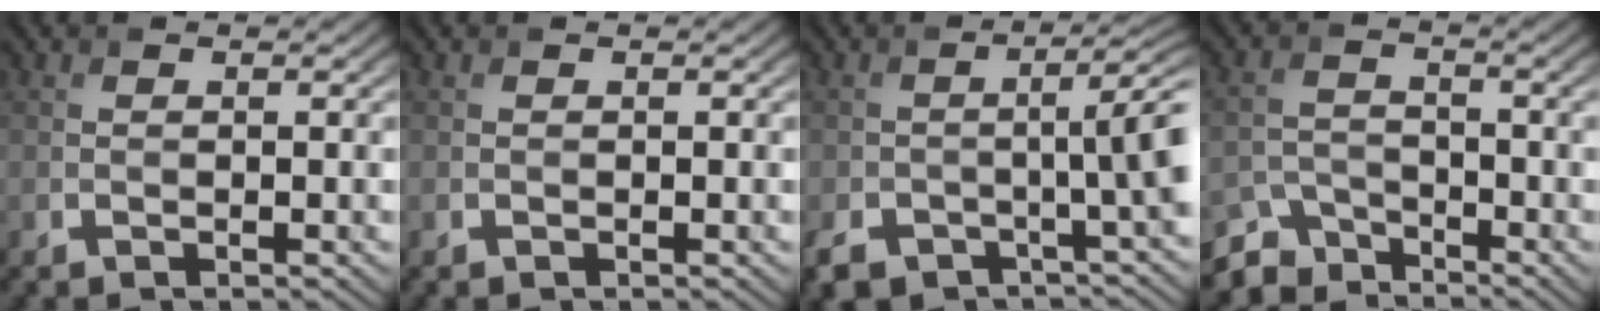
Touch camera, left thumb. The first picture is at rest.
{"total": 0.0}
{"total": 8.0, "force": [-4.2, 3.0, 6.1], "torque": [-0.096, -0.016, -0.076]}
{"total": 5.2, "force": [-4.5, 2.3, 1.2], "torque": [-0.030, -0.009, -0.096]}